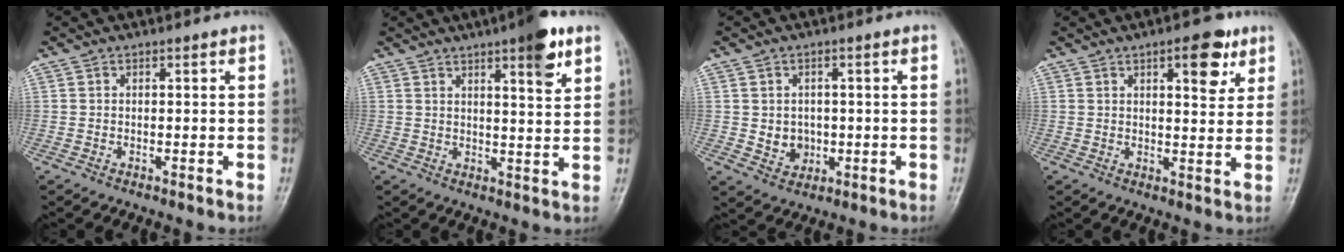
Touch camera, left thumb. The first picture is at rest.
{"total": 8.3, "force": [4.8, 1.8, 6.6], "torque": [-0.082, -0.022, 0.064]}
{"total": 4.6, "force": [-0.2, 4.0, 2.2], "torque": [-0.015, 0.001, 0.005]}
{"total": 7.5, "force": [3.8, 3.1, 5.6], "torque": [-0.053, -0.016, 0.046]}